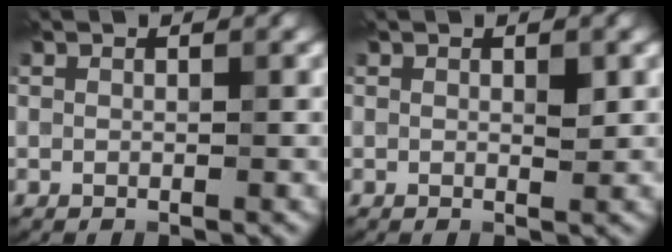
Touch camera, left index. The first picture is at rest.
{"total": 0.9, "force": [0.2, 0.3, 0.8], "torque": [-0.010, -0.002, 0.003]}